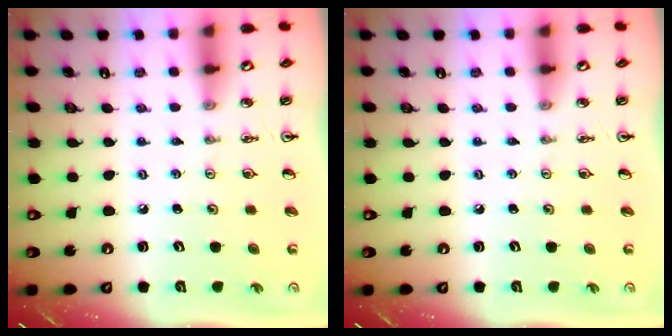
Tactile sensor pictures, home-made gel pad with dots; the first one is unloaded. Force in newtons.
{"total": 0.0}